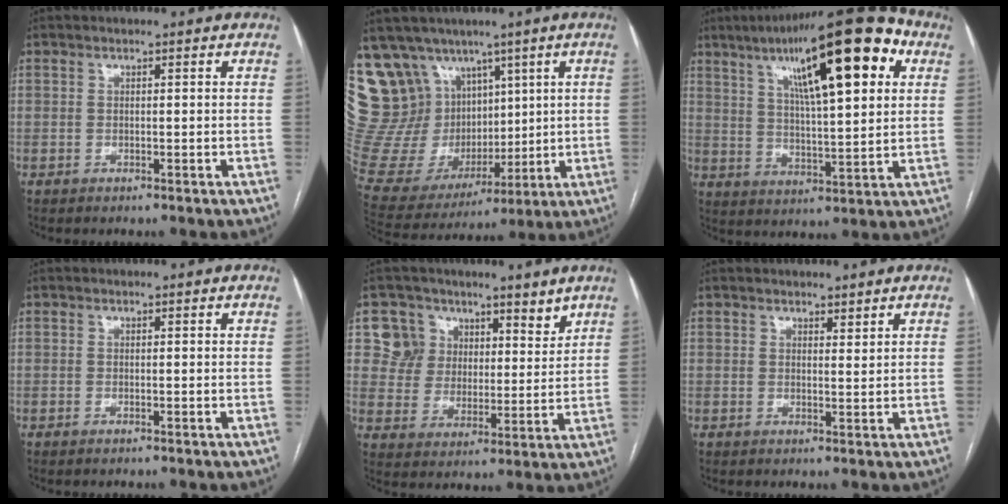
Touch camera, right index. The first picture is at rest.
{"total": 22.6, "force": [12.2, 16.5, 9.6], "torque": [-0.226, 0.065, 0.254]}
{"total": 21.6, "force": [9.9, 4.3, 18.7], "torque": [-0.295, 0.040, 0.154]}
{"total": 0.0}
{"total": 9.4, "force": [3.5, 8.6, 1.2], "torque": [-0.009, 0.031, 0.062]}
{"total": 2.0, "force": [1.7, 0.5, 0.8], "torque": [-0.013, 0.000, 0.027]}